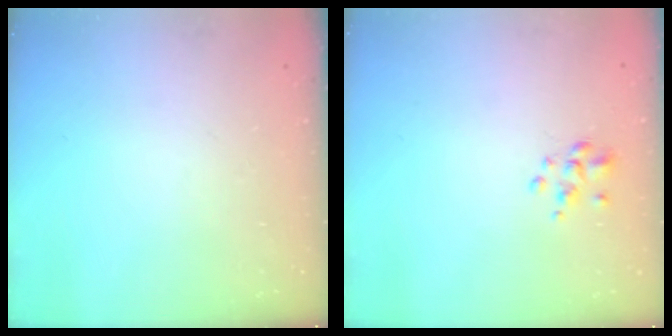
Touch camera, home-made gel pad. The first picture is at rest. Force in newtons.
{"total": 2.7, "press": 2.5, "slide": 0.9}